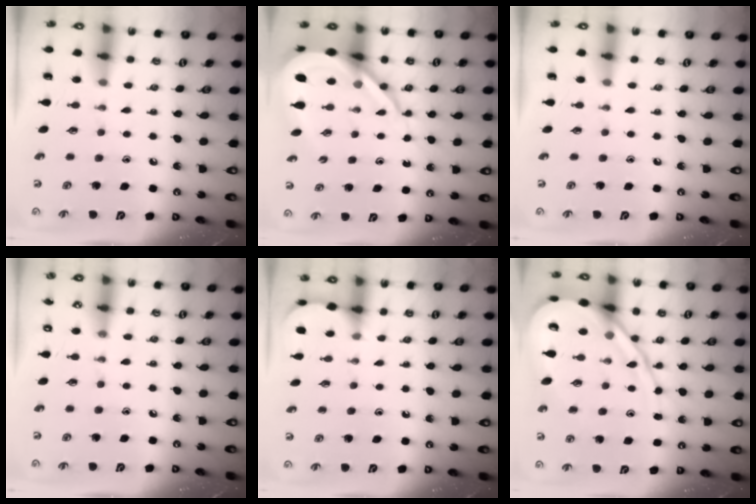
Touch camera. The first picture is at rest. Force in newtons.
{"total": 12.9, "press": 12.8, "slide": 1.5}
{"total": 0.0}
{"total": 3.5, "press": 3.5, "slide": 0.4}
{"total": 3.5, "press": 3.5, "slide": 0.3}
{"total": 14.0, "press": 13.9, "slide": 1.0}